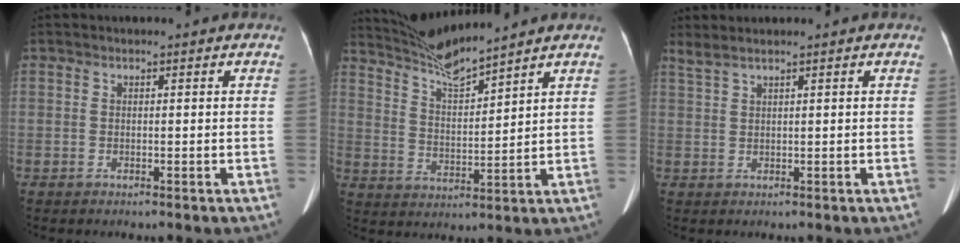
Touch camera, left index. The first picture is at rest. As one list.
[{"total": 7.7, "force": [7.3, -1.3, 2.0], "torque": [-0.052, -0.006, 0.150]}, {"total": 2.0, "force": [1.6, -0.2, 1.1], "torque": [-0.033, 0.019, 0.041]}]